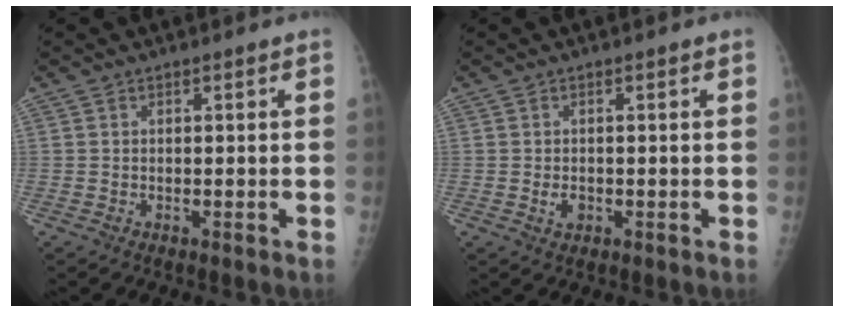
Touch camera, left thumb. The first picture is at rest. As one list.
[{"total": 1.8, "force": [-0.4, 1.3, 1.2], "torque": [-0.017, 0.000, -0.003]}]